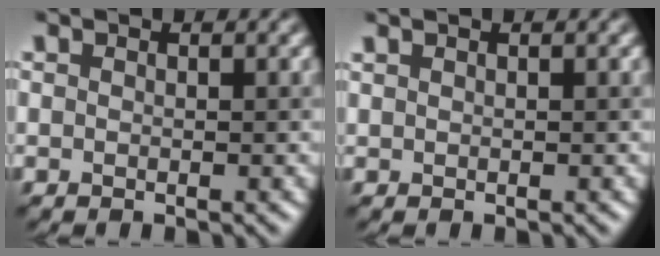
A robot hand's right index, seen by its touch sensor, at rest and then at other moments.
{"total": 0.6, "force": [0.6, 0.0, -0.3], "torque": [0.006, 0.010, 0.010]}